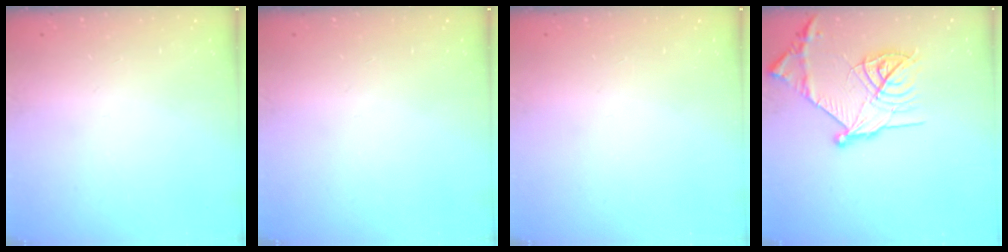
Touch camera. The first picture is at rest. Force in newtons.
{"total": 0.0}
{"total": 0.0}
{"total": 18.5, "press": 18.4, "slide": 1.6}